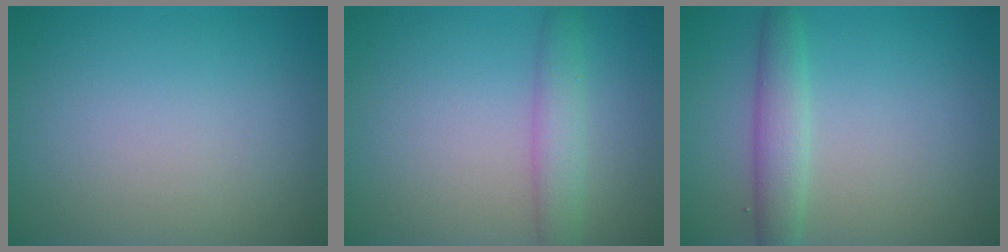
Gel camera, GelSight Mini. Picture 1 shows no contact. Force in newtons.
{"total": 2.7, "press": 2.7, "slide": 0.2}
{"total": 2.8, "press": 2.8, "slide": 0.1}